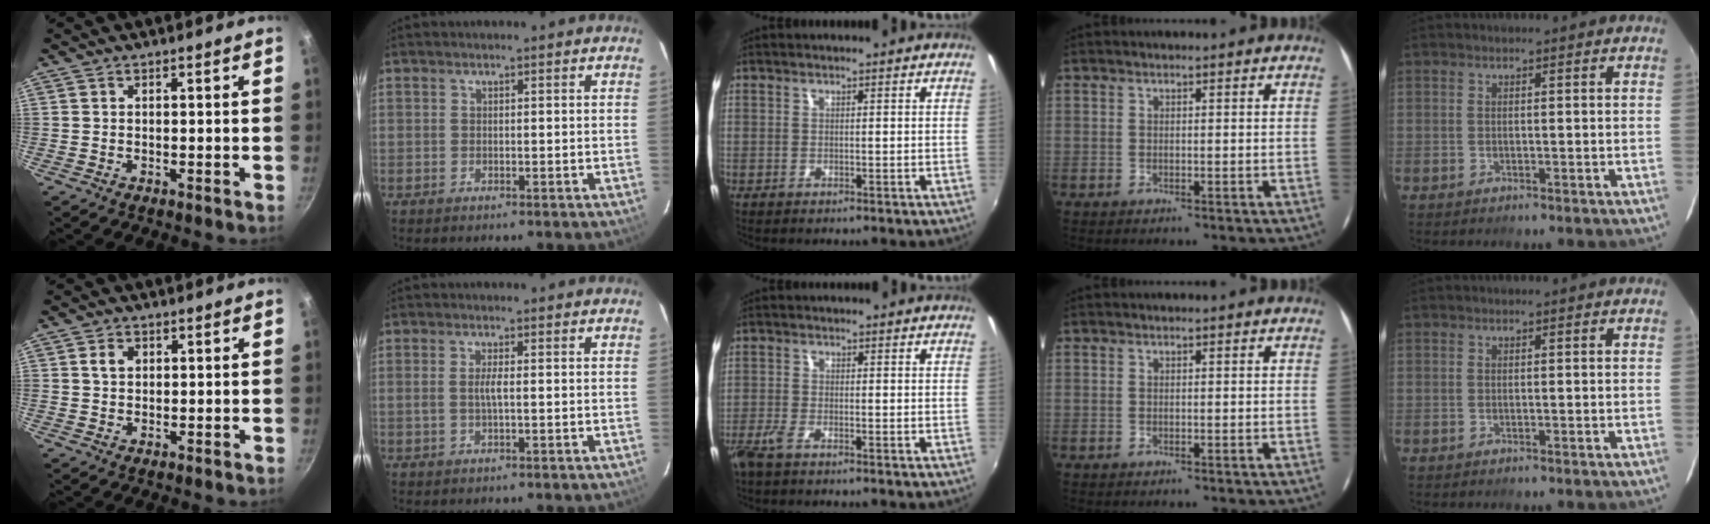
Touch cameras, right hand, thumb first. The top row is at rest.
{"thumb": {"total": 2.8, "force": [0.7, 2.2, 1.5], "torque": [-0.020, 0.002, 0.014]}, "index": {"total": 2.1, "force": [-0.2, 0.1, 2.1], "torque": [-0.041, 0.000, -0.005]}, "middle": {"total": 2.8, "force": [-2.1, 0.7, 1.7], "torque": [-0.045, -0.006, -0.045]}}